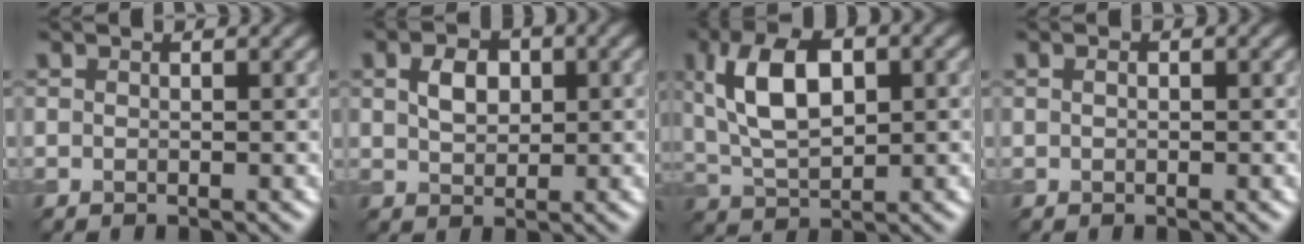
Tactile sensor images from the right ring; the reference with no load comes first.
{"total": 2.9, "force": [0.7, 2.0, 2.0], "torque": [-0.042, 0.004, 0.014]}
{"total": 8.0, "force": [1.9, 4.0, 6.7], "torque": [-0.126, 0.014, 0.031]}
{"total": 1.0, "force": [0.4, 0.6, 0.6], "torque": [-0.010, -0.001, 0.001]}